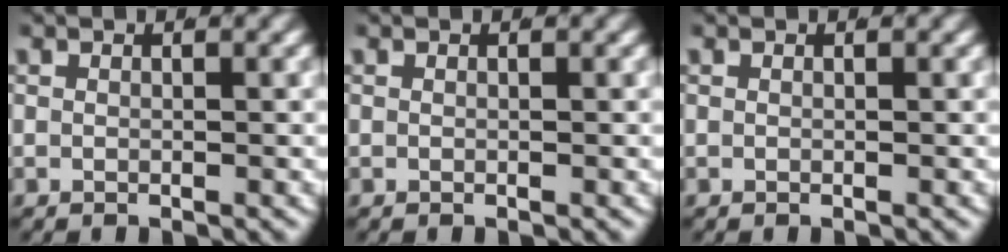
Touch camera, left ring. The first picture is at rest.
{"total": 0.0}
{"total": 0.0}